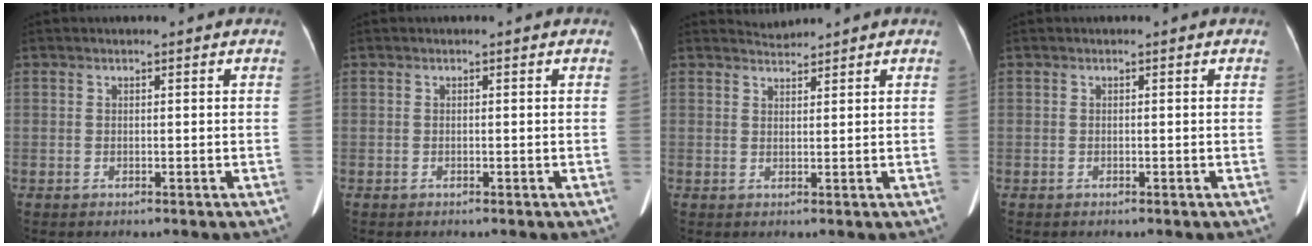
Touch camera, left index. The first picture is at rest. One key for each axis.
{"total": 0.0}
{"total": 1.7, "fx": 1.6, "fy": -0.3, "fz": -0.6, "tx": 0.000, "ty": 0.003, "tz": 0.034}
{"total": 0.0}